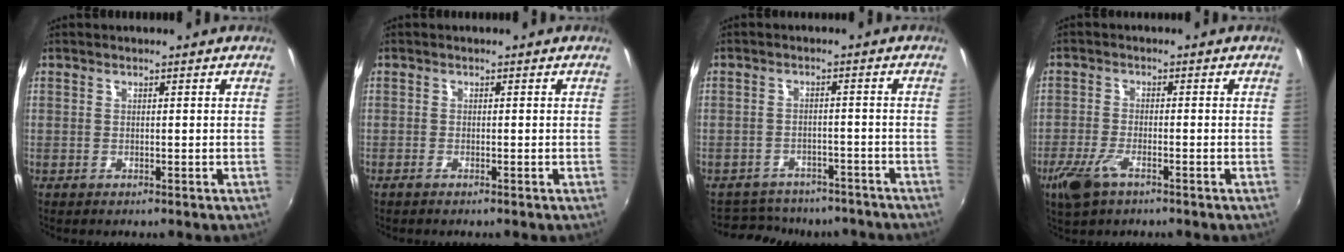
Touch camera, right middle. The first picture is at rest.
{"total": 0.8, "force": [-0.7, 0.0, 0.4], "torque": [-0.008, -0.003, -0.016]}
{"total": 14.3, "force": [-12.2, 6.0, 4.6], "torque": [-0.102, 0.006, -0.157]}
{"total": 6.1, "force": [-3.7, 2.2, 4.3], "torque": [-0.109, -0.013, -0.072]}